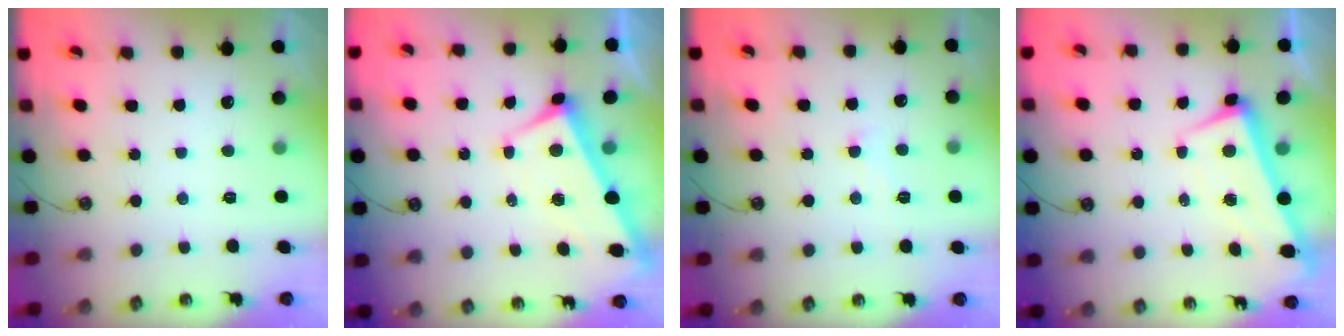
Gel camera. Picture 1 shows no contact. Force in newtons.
{"total": 2.9, "press": 2.8, "slide": 0.9}
{"total": 0.8, "press": 0.6, "slide": 0.5}
{"total": 1.7, "press": 0.7, "slide": 1.6}